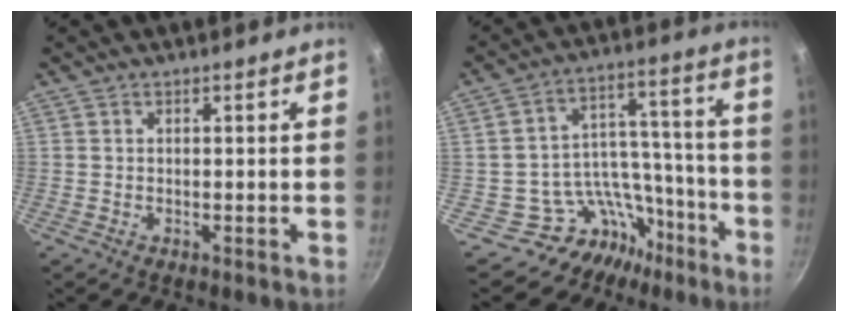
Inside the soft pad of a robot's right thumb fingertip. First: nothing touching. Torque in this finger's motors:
{"motor_torque": [0.56, -0.53, -0.58, -0.28, 0.01]}